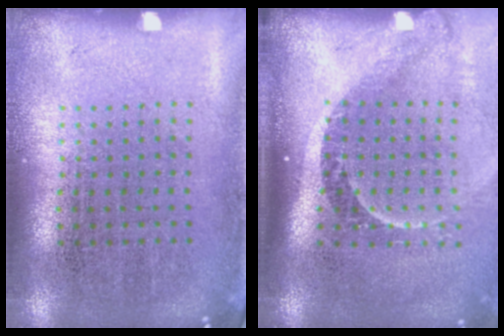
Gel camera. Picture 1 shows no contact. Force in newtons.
{"total": 2.3, "press": 1.5, "slide": 1.7}